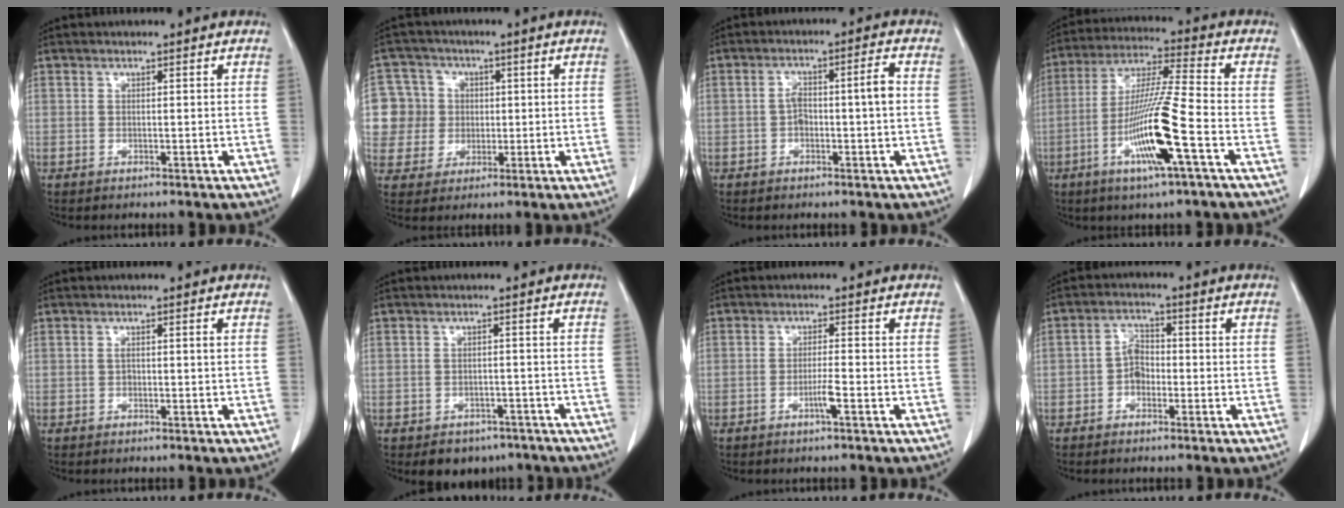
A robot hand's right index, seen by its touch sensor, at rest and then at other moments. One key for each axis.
{"total": 8.9, "fx": 0.9, "fy": 8.8, "fz": 0.8, "tx": -0.022, "ty": 0.031, "tz": 0.028}
{"total": 5.1, "fx": -0.6, "fy": 0.9, "fz": 5.0, "tx": -0.090, "ty": 0.022, "tz": -0.009}
{"total": 13.7, "fx": -5.0, "fy": -0.3, "fz": 12.7, "tx": -0.253, "ty": -0.011, "tz": -0.097}
{"total": 1.1, "fx": 0.0, "fy": 0.2, "fz": 1.1, "tx": -0.023, "ty": 0.001, "tz": 0.002}
{"total": 5.5, "fx": -4.1, "fy": 3.4, "fz": 1.2, "tx": -0.011, "ty": 0.008, "tz": -0.050}
{"total": 2.5, "fx": -1.2, "fy": -0.3, "fz": 2.2, "tx": -0.044, "ty": -0.003, "tz": -0.023}
{"total": 3.5, "fx": -1.1, "fy": 2.4, "fz": 2.3, "tx": -0.040, "ty": 0.013, "tz": -0.024}